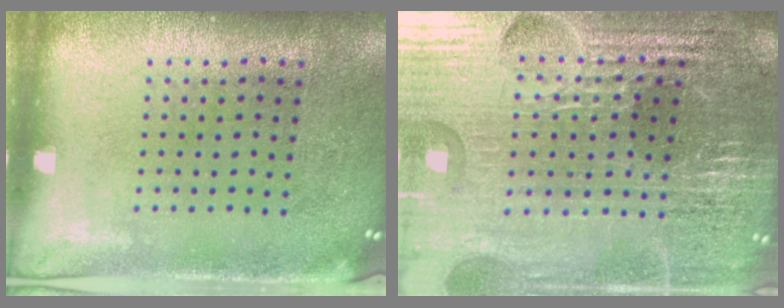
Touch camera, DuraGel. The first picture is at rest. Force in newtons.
{"total": 5.3, "press": 4.8, "slide": 2.1}